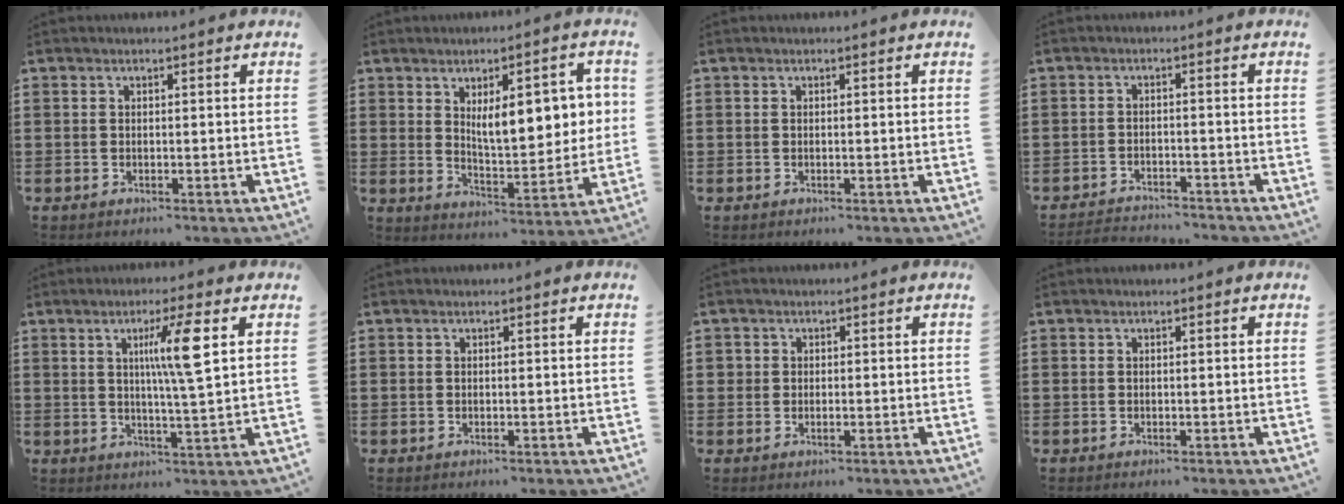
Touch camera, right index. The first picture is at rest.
{"total": 9.5, "force": [2.9, 3.7, 8.3], "torque": [-0.131, 0.001, 0.043]}
{"total": 0.0}
{"total": 2.5, "force": [-2.5, 0.1, 0.1], "torque": [-0.007, 0.000, -0.054]}
{"total": 7.6, "force": [2.5, 0.1, 7.2], "torque": [-0.136, -0.003, 0.033]}
{"total": 0.0}
{"total": 0.8, "force": [0.1, 0.7, 0.3], "torque": [-0.009, 0.002, 0.001]}
{"total": 0.0}